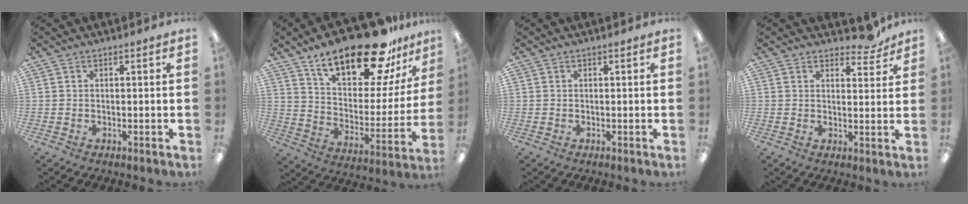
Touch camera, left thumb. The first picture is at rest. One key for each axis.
{"total": 24.1, "fx": 17.8, "fy": 8.5, "fz": 13.7, "tx": -0.219, "ty": -0.109, "tz": 0.301}
{"total": 0.0}
{"total": 5.1, "fx": 4.5, "fy": 1.9, "fz": 1.7, "tx": -0.003, "ty": -0.033, "tz": 0.075}